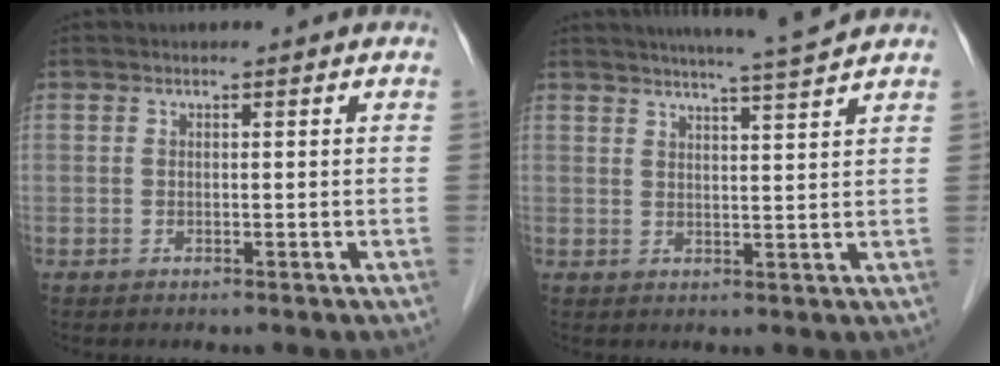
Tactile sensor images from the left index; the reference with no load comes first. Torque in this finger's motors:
{"motor_torque": [0.46, -0.72, 0.17, 0.04]}